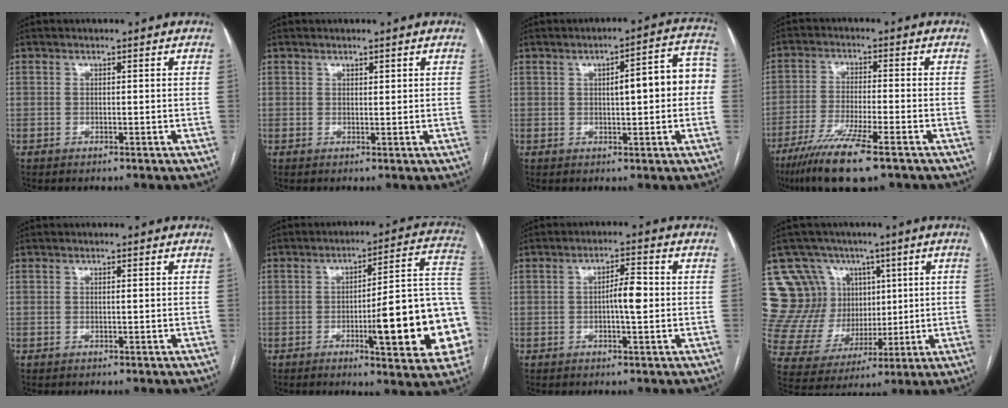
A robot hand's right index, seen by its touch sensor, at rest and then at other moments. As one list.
[{"total": 0.7, "force": [0.4, 0.3, 0.5], "torque": [-0.006, -0.002, 0.006]}, {"total": 8.8, "force": [0.4, 2.1, 8.5], "torque": [-0.108, 0.035, 0.004]}, {"total": 11.8, "force": [-7.8, 0.7, 8.9], "torque": [-0.162, -0.031, -0.131]}, {"total": 0.0}, {"total": 19.4, "force": [-4.5, 2.6, 18.7], "torque": [-0.173, 0.025, -0.054]}, {"total": 4.2, "force": [-0.3, 0.8, 4.1], "torque": [-0.068, 0.006, -0.006]}, {"total": 15.1, "force": [6.1, 13.0, 4.7], "torque": [-0.105, 0.061, 0.138]}]